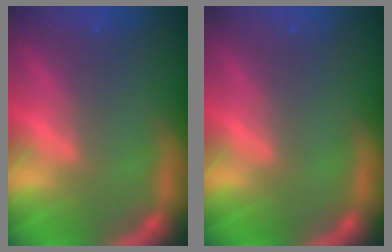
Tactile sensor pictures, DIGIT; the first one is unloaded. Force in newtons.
{"total": 0.0}